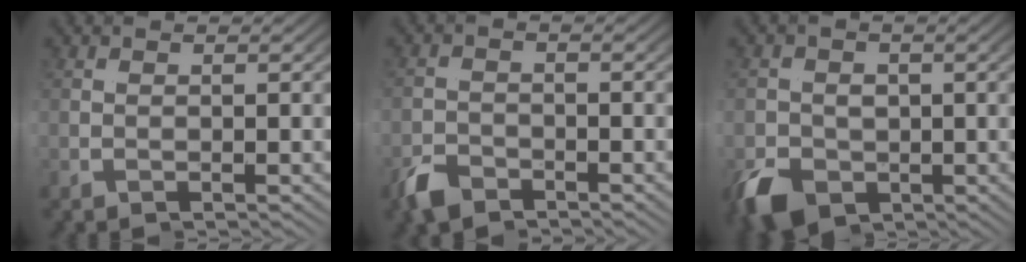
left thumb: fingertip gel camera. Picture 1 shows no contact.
{"total": 2.8, "force": [-2.4, 1.0, -1.1], "torque": [0.013, 0.000, -0.049]}
{"total": 7.9, "force": [-1.4, 5.8, 5.2], "torque": [-0.083, -0.019, -0.019]}